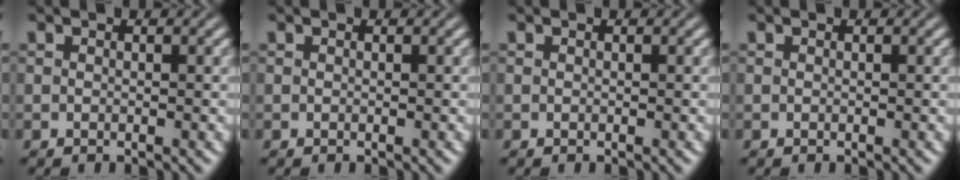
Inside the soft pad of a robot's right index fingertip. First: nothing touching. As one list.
[{"total": 0.0}, {"total": 0.0}, {"total": 0.0}]